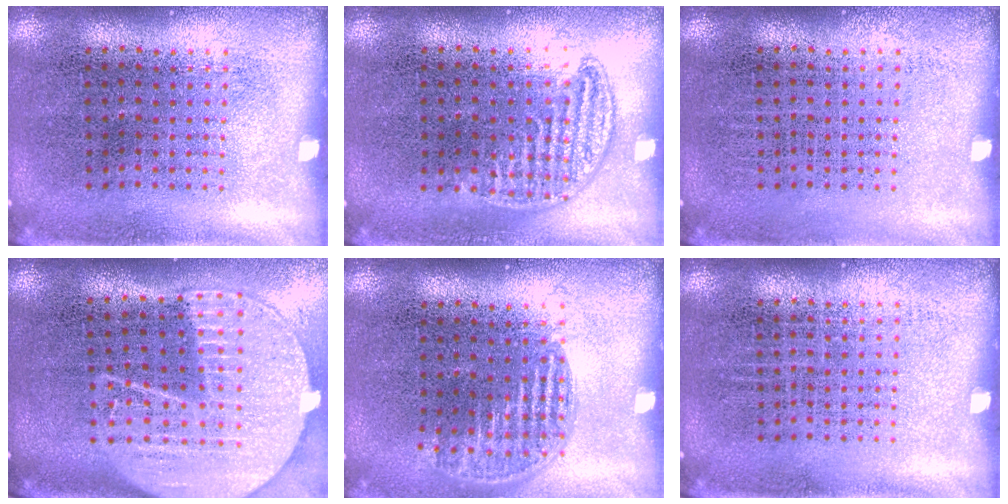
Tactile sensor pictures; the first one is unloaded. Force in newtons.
{"total": 0.8, "press": 0.8, "slide": 0.3}
{"total": 0.0}
{"total": 2.1, "press": 1.8, "slide": 1.0}
{"total": 1.1, "press": 1.0, "slide": 0.5}
{"total": 0.0}